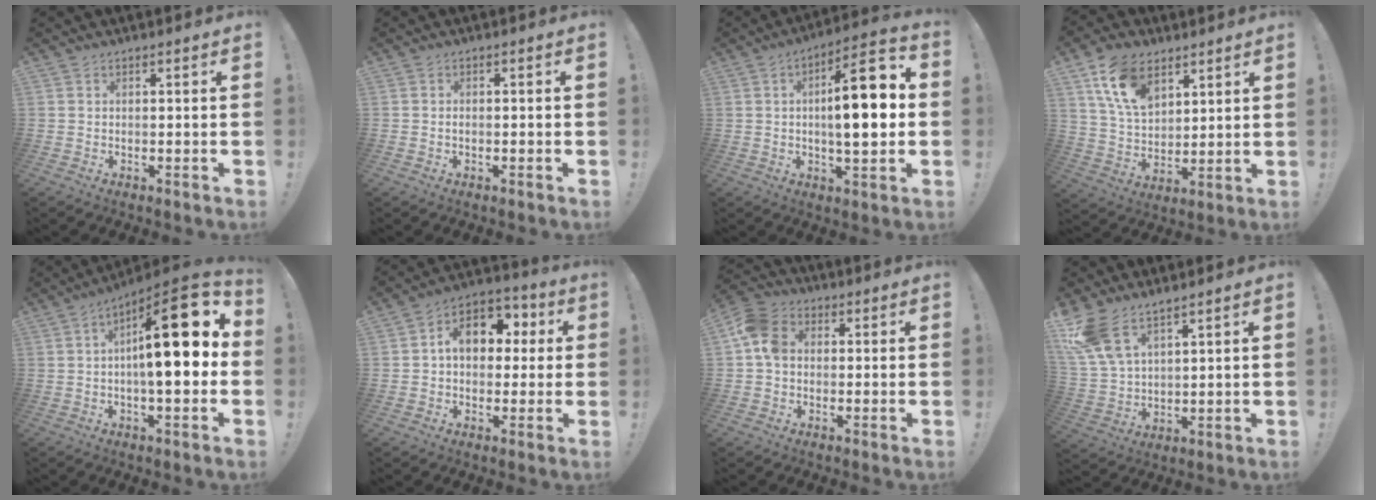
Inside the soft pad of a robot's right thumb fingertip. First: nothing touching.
{"total": 0.7, "force": [-0.4, 0.4, 0.4], "torque": [-0.007, 0.001, -0.008]}
{"total": 15.4, "force": [0.6, 4.7, 14.6], "torque": [-0.218, -0.003, -0.002]}
{"total": 14.6, "force": [8.3, 9.1, 7.9], "torque": [-0.137, -0.031, 0.160]}
{"total": 20.6, "force": [2.7, 6.0, 19.6], "torque": [-0.277, -0.017, 0.036]}
{"total": 11.5, "force": [2.2, 8.4, 7.6], "torque": [-0.115, 0.012, 0.044]}
{"total": 9.2, "force": [1.0, 6.9, 6.0], "torque": [-0.104, 0.014, 0.024]}
{"total": 10.3, "force": [7.9, 4.2, 5.2], "torque": [-0.119, -0.036, 0.155]}